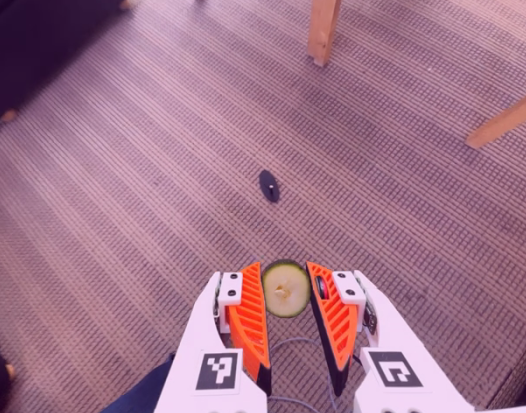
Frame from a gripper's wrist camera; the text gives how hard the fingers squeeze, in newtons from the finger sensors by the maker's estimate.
{"total": 8.8, "left": 8.8, "right": 8.9}